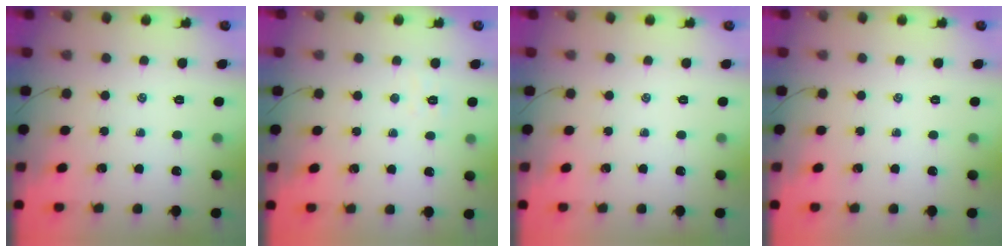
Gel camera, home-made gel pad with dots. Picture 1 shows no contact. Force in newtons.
{"total": 3.6, "press": 3.5, "slide": 1.0}
{"total": 0.0}
{"total": 0.0}